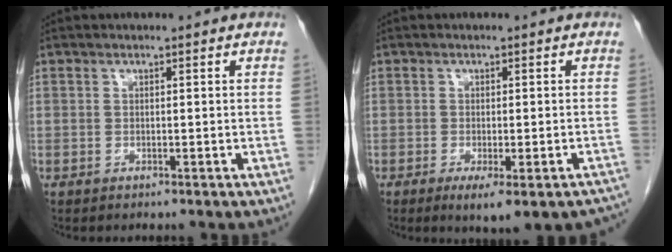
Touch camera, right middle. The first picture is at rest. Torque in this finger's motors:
{"motor_torque": [0.58, -0.41, 0.03, 0.04]}